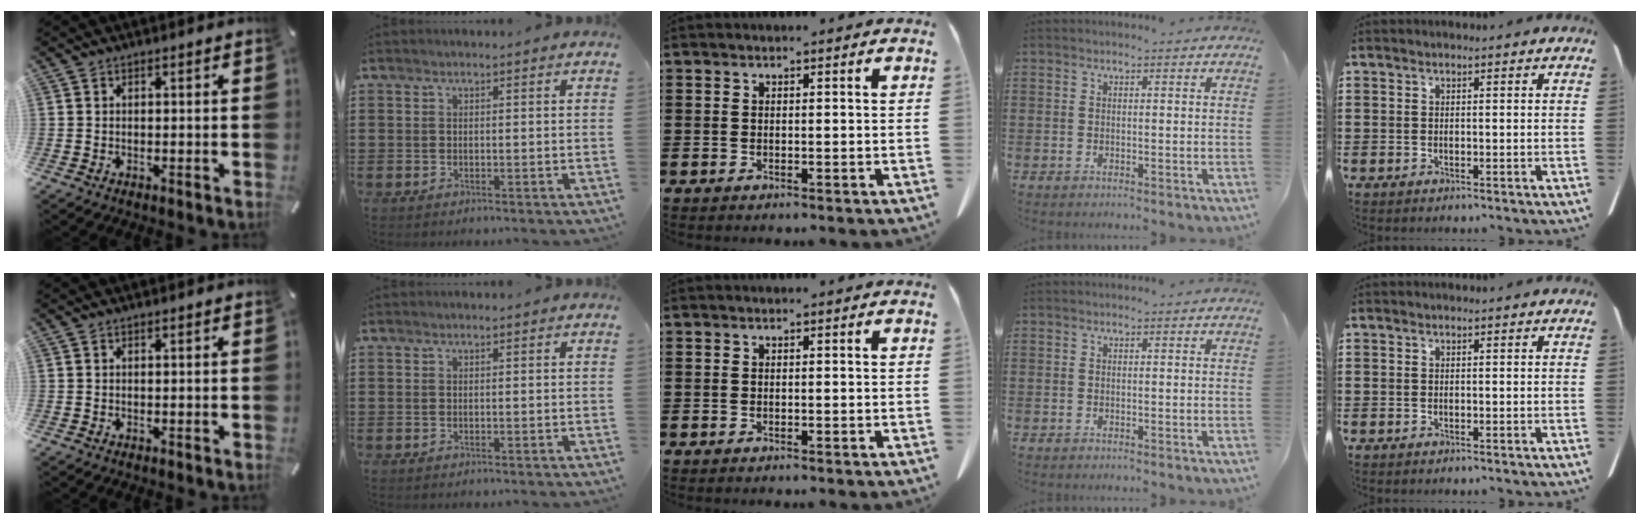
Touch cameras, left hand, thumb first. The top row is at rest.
{}